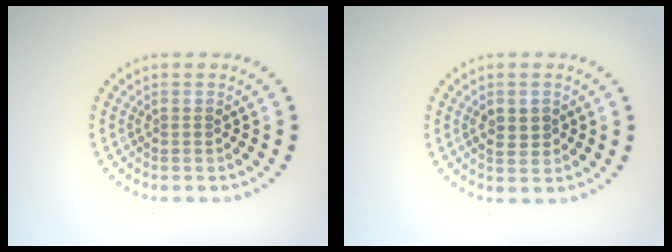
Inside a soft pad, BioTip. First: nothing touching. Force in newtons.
{"total": 1.5, "press": 1.5, "slide": 0.1}